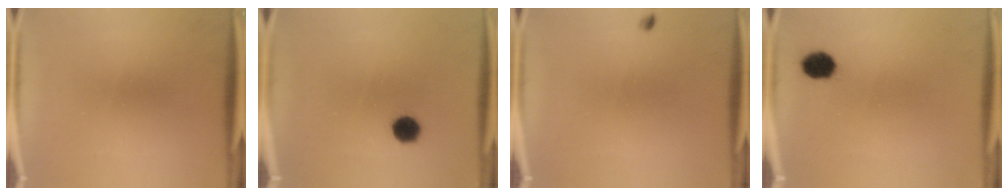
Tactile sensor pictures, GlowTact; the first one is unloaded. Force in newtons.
{"total": 4.0}
{"total": 0.6}
{"total": 5.6}